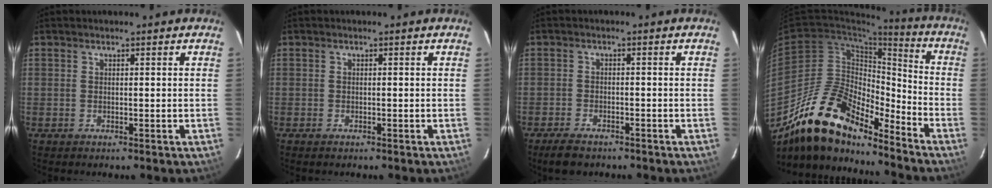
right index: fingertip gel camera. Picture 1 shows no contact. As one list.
[{"total": 0.7, "force": [-0.6, 0.4, 0.3], "torque": [-0.007, -0.002, -0.012]}, {"total": 5.1, "force": [-4.1, 2.2, 2.3], "torque": [-0.060, -0.004, -0.068]}, {"total": 19.4, "force": [-15.9, 6.1, 9.4], "torque": [-0.167, 0.005, -0.292]}]